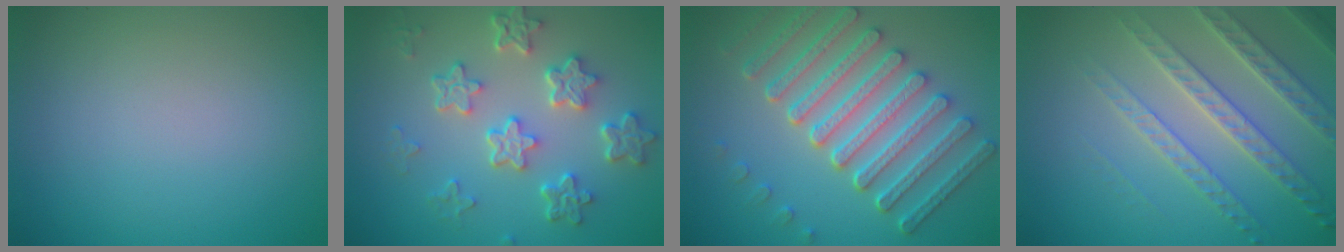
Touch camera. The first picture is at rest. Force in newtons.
{"total": 5.6, "press": 4.4, "slide": 3.6}
{"total": 7.9, "press": 6.4, "slide": 4.5}
{"total": 4.3, "press": 4.2, "slide": 1.1}